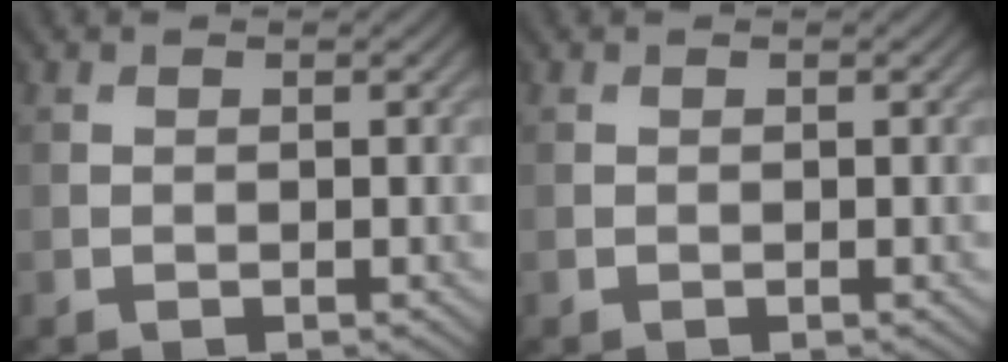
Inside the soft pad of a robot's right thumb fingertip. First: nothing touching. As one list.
[{"total": 0.0}]